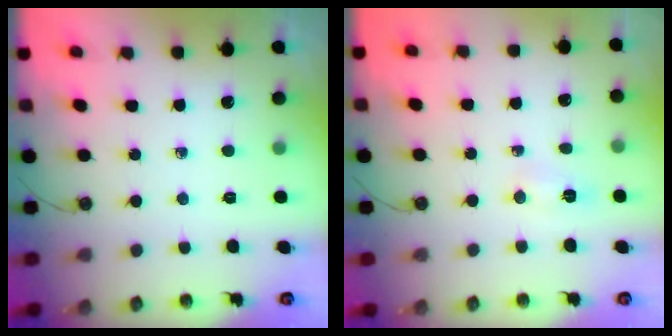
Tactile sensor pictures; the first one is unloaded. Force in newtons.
{"total": 3.0, "press": 3.0, "slide": 0.4}